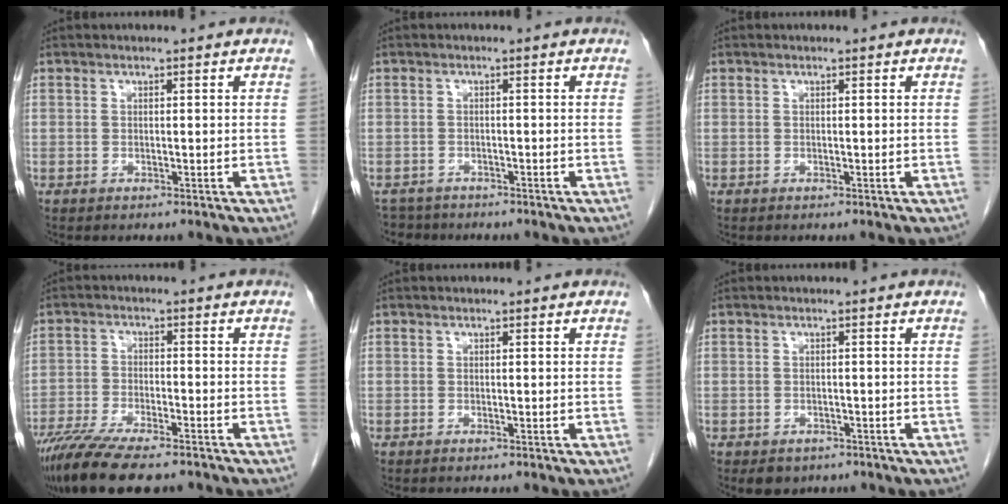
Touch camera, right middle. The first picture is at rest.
{"total": 3.3, "force": [-3.0, 1.4, -0.4], "torque": [0.003, -0.004, -0.052]}
{"total": 0.0}
{"total": 13.2, "force": [-10.5, 2.7, 7.5], "torque": [-0.133, -0.025, -0.170]}
{"total": 0.0}
{"total": 3.1, "force": [-2.1, 2.0, 0.9], "torque": [-0.009, 0.002, -0.022]}